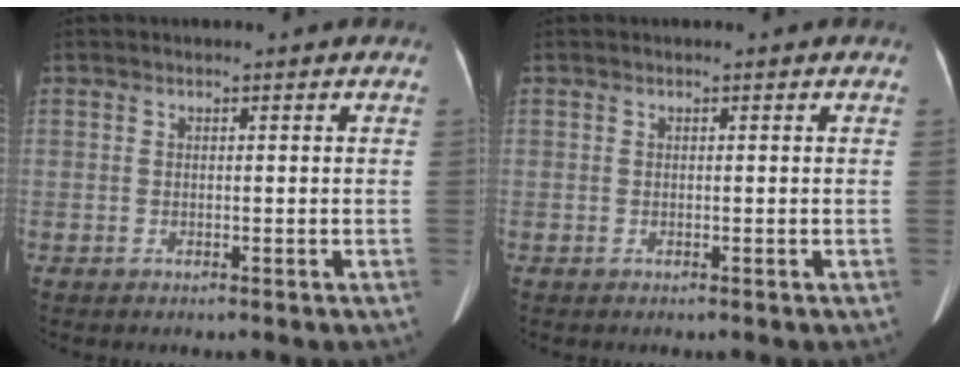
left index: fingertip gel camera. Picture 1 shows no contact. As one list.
[{"total": 0.0}]